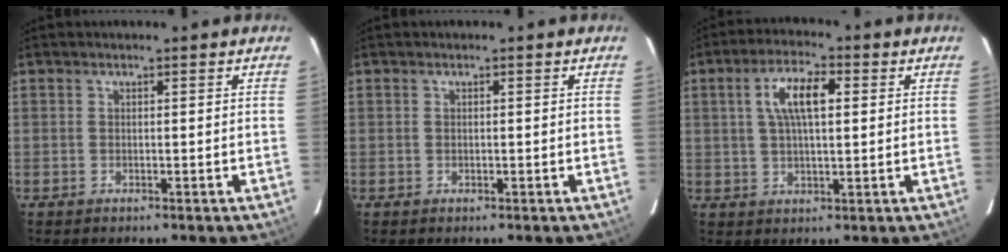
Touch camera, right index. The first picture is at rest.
{"total": 0.0}
{"total": 7.8, "force": [2.0, 2.9, 7.0], "torque": [-0.129, 0.015, 0.036]}